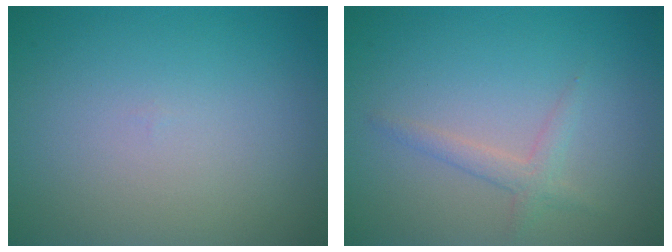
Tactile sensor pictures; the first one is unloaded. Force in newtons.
{"total": 1.6, "press": 1.6, "slide": 0.1}